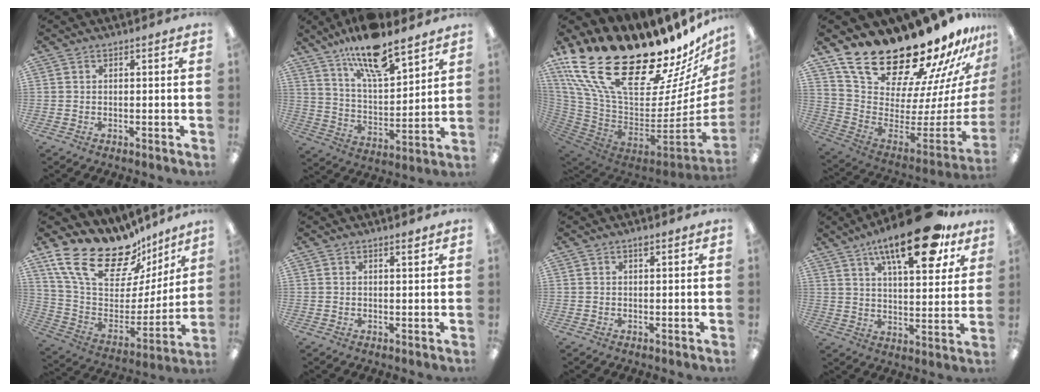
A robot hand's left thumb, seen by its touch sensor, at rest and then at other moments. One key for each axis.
{"total": 15.4, "fx": 12.5, "fy": 4.4, "fz": 7.9, "tx": -0.140, "ty": -0.073, "tz": 0.216}
{"total": 31.9, "fx": 20.7, "fy": 14.1, "fz": 19.7, "tx": -0.348, "ty": -0.170, "tz": 0.406}
{"total": 24.2, "fx": 20.9, "fy": 7.5, "fz": 9.7, "tx": -0.165, "ty": -0.178, "tz": 0.384}
{"total": 23.9, "fx": 16.0, "fy": 12.4, "fz": 12.8, "tx": -0.222, "ty": -0.111, "tz": 0.291}
{"total": 1.7, "fx": 1.4, "fy": 0.1, "fz": 1.0, "tx": -0.013, "ty": -0.004, "tz": 0.023}
{"total": 1.8, "fx": 1.4, "fy": 0.5, "fz": 1.0, "tx": -0.008, "ty": -0.007, "tz": 0.022}
{"total": 20.3, "fx": 12.9, "fy": 6.7, "fz": 14.2, "tx": -0.215, "ty": -0.061, "tz": 0.203}